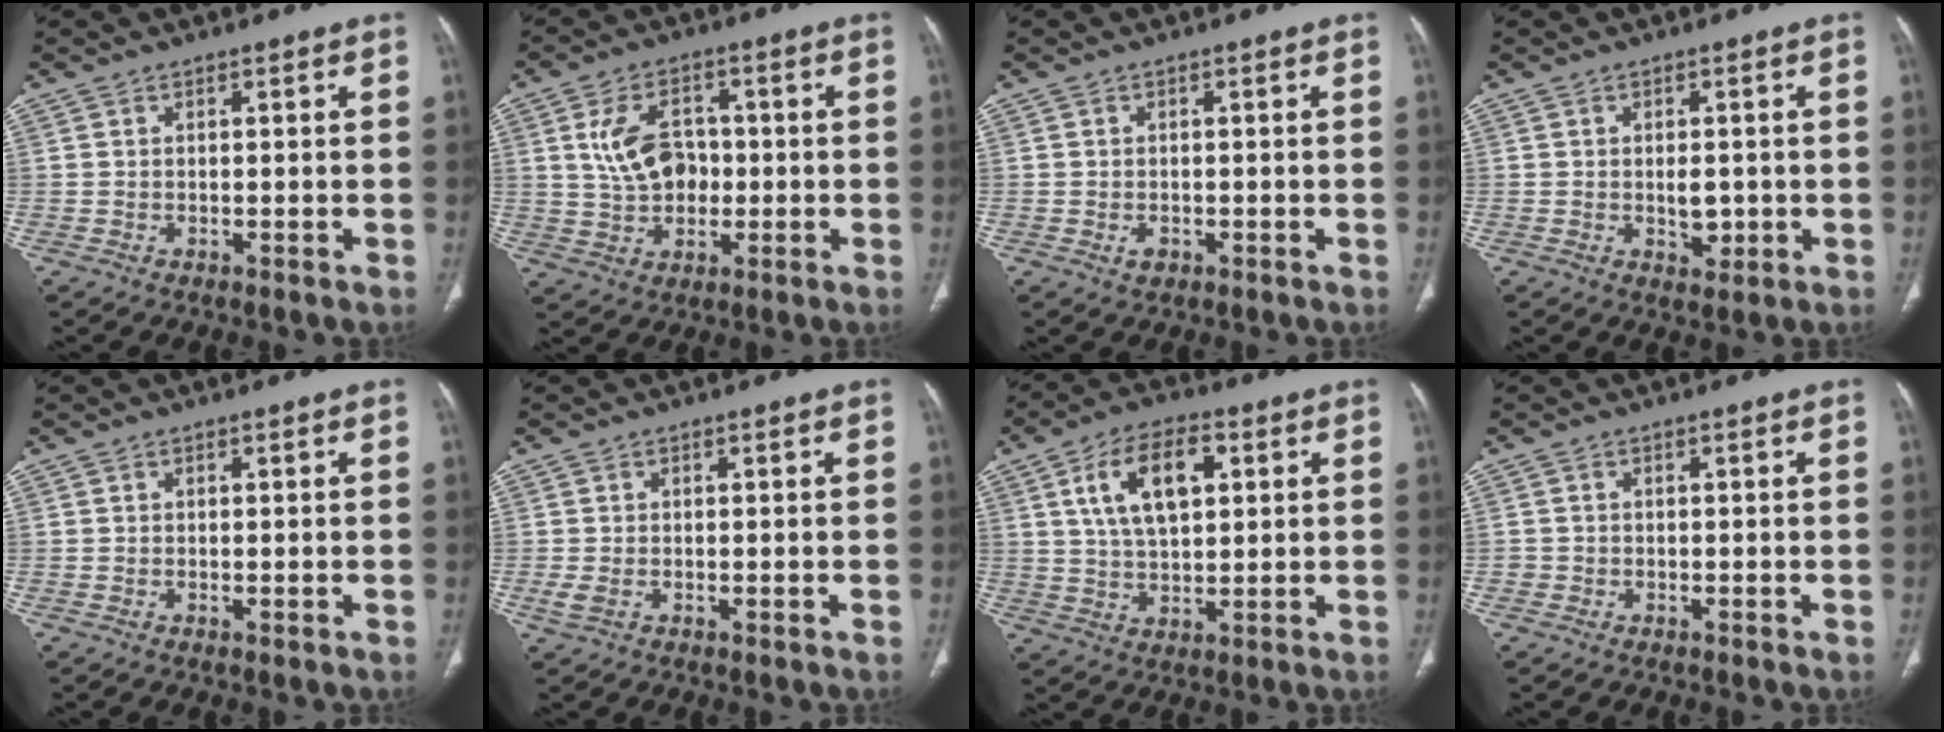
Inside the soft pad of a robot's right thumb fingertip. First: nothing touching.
{"total": 9.7, "force": [0.7, 6.8, 6.8], "torque": [-0.104, 0.009, 0.017]}
{"total": 1.7, "force": [-0.6, 1.2, 1.0], "torque": [-0.012, 0.003, -0.004]}
{"total": 3.7, "force": [-0.3, 2.2, 2.9], "torque": [-0.034, -0.002, 0.002]}
{"total": 0.0}
{"total": 1.8, "force": [-0.3, 1.1, 1.4], "torque": [-0.038, -0.002, -0.003]}
{"total": 12.6, "force": [3.9, 6.7, 9.9], "torque": [-0.165, 0.002, 0.070]}
{"total": 1.0, "force": [-0.3, 0.9, 0.1], "torque": [0.004, 0.006, -0.007]}